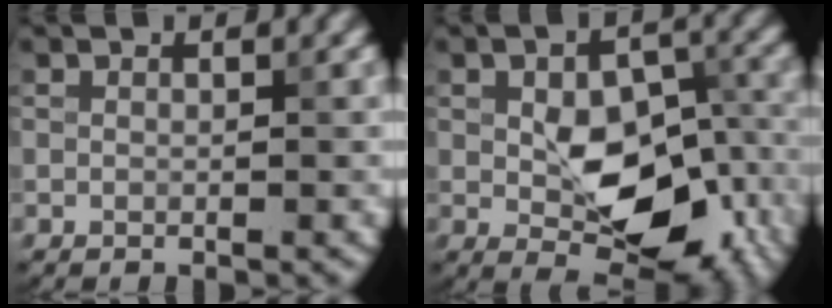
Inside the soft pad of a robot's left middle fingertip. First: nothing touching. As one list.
[{"total": 9.7, "force": [-1.8, 5.7, 7.7], "torque": [-0.126, -0.006, -0.022]}]